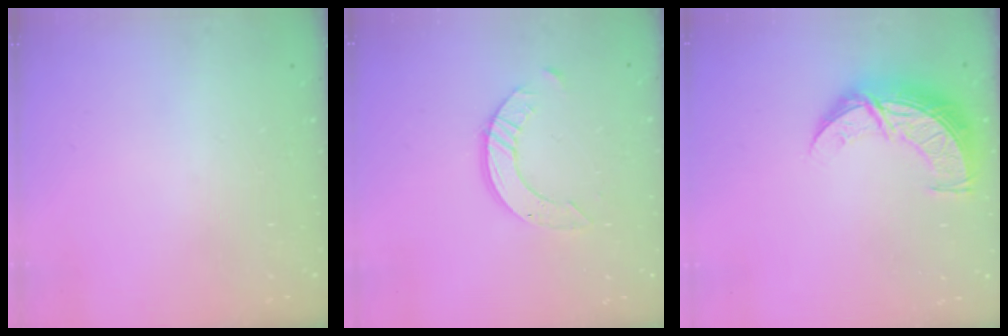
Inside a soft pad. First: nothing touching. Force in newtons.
{"total": 8.0, "press": 7.9, "slide": 0.8}
{"total": 11.2, "press": 11.2, "slide": 0.9}